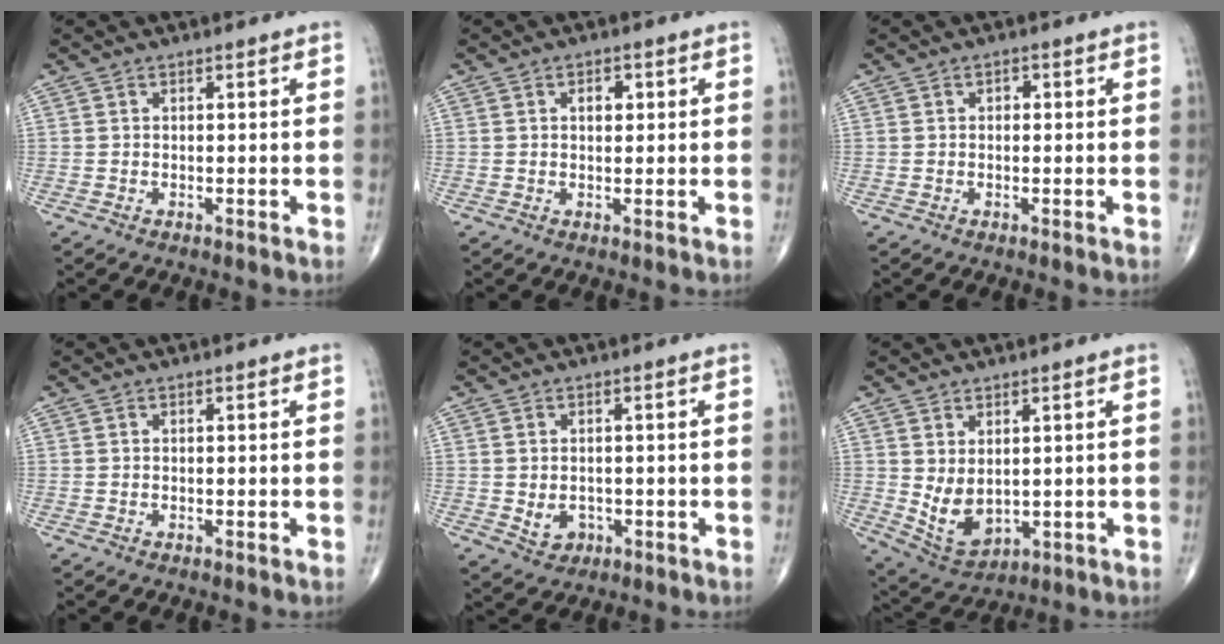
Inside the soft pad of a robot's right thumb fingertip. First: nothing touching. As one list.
[{"total": 2.6, "force": [0.8, 1.6, 1.9], "torque": [-0.019, 0.000, 0.010]}, {"total": 1.0, "force": [0.1, 0.7, 0.7], "torque": [-0.002, 0.003, -0.002]}, {"total": 0.0}, {"total": 3.6, "force": [-0.6, 2.9, 2.1], "torque": [-0.022, 0.000, -0.001]}, {"total": 7.3, "force": [0.7, 4.6, 5.6], "torque": [-0.092, -0.016, 0.038]}]